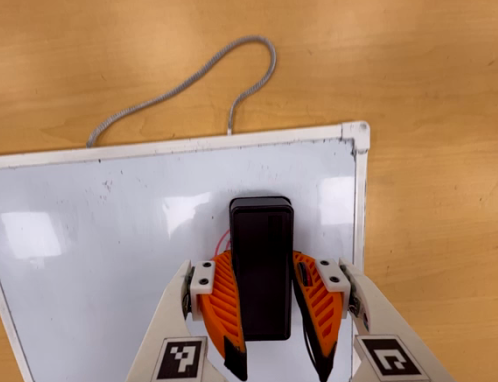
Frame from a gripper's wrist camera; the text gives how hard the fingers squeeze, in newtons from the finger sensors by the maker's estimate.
{"total": 11.8, "left": 11.9, "right": 11.6}